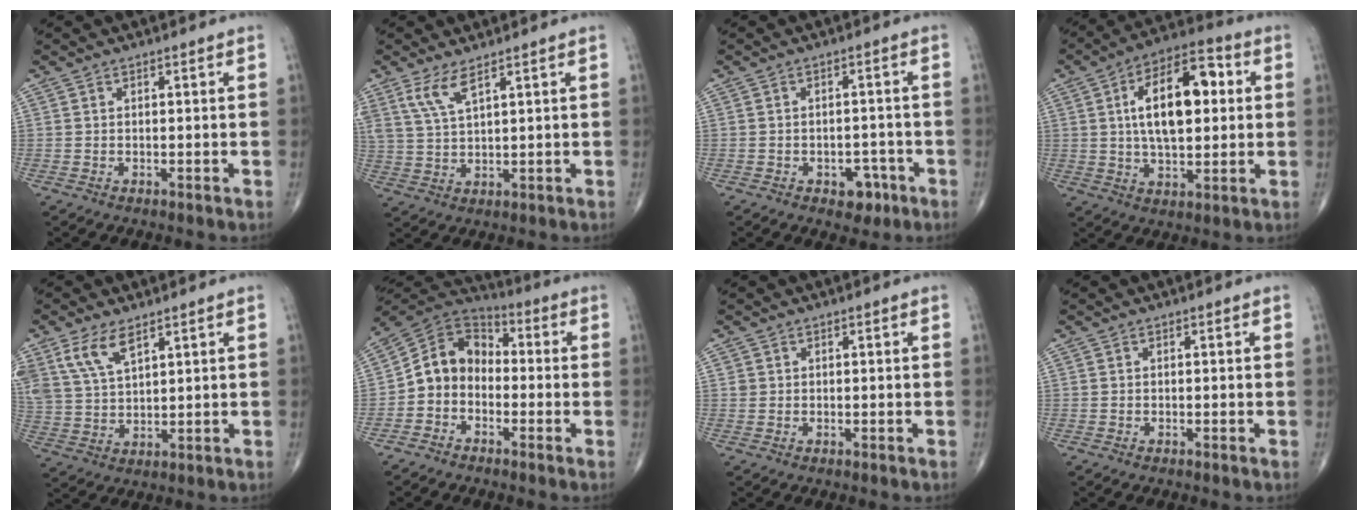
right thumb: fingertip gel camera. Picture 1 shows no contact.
{"total": 5.3, "force": [3.4, 1.3, 3.9], "torque": [-0.090, -0.015, 0.078]}
{"total": 4.6, "force": [-2.3, 3.0, 2.6], "torque": [-0.011, 0.018, -0.028]}
{"total": 16.7, "force": [2.8, 8.3, 14.2], "torque": [-0.212, 0.016, 0.041]}
{"total": 8.0, "force": [4.9, 3.6, 5.3], "torque": [-0.108, -0.011, 0.107]}
{"total": 9.5, "force": [-2.2, 7.8, 5.1], "torque": [-0.069, 0.054, -0.060]}
{"total": 0.7, "force": [0.1, 0.7, 0.1], "torque": [0.006, 0.003, 0.003]}
{"total": 0.0}